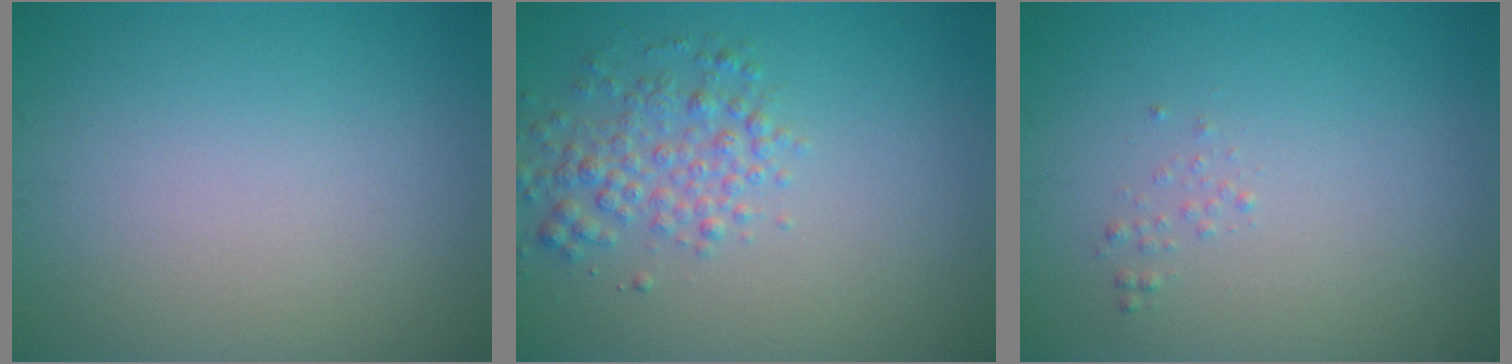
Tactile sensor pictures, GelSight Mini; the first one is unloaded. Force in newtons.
{"total": 3.1, "press": 3.1, "slide": 0.1}
{"total": 0.6, "press": 0.6, "slide": 0.1}